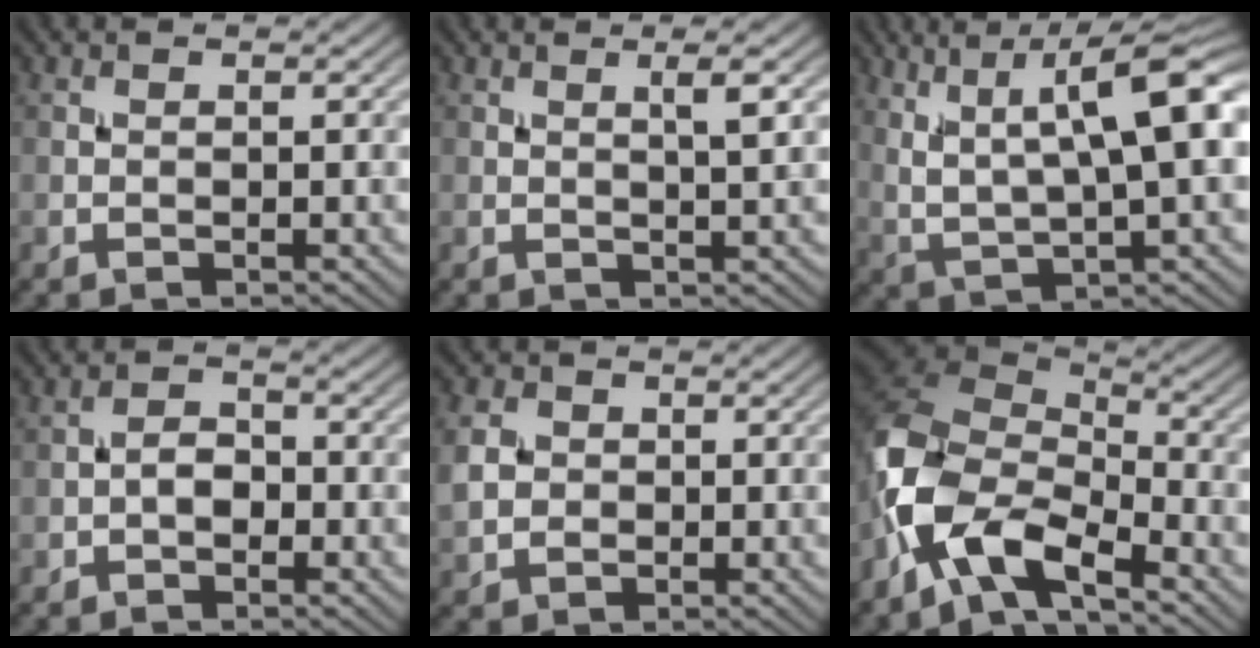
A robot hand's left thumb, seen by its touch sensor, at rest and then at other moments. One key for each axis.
{"total": 2.4, "fx": 1.0, "fy": 0.0, "fz": 2.2, "tx": -0.037, "ty": 0.004, "tz": 0.018}
{"total": 12.0, "fx": 4.7, "fy": 3.0, "fz": 10.7, "tx": -0.191, "ty": 0.007, "tz": 0.087}
{"total": 2.2, "fx": -1.0, "fy": 1.4, "fz": 1.4, "tx": -0.024, "ty": 0.007, "tz": -0.022}
{"total": 4.1, "fx": -0.1, "fy": 3.5, "fz": 2.1, "tx": -0.059, "ty": 0.002, "tz": -0.005}
{"total": 12.2, "fx": -6.2, "fy": 6.0, "fz": 8.7, "tx": -0.188, "ty": -0.009, "tz": -0.135}